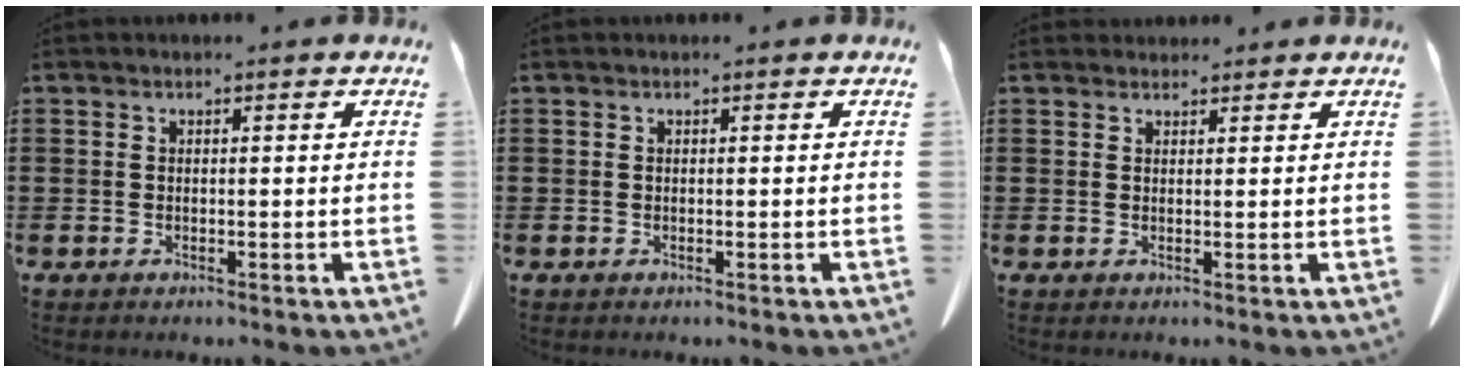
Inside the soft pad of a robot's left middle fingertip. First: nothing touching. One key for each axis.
{"total": 0.0}
{"total": 1.5, "fx": 1.4, "fy": 0.4, "fz": 0.0, "tx": -0.004, "ty": 0.000, "tz": 0.028}